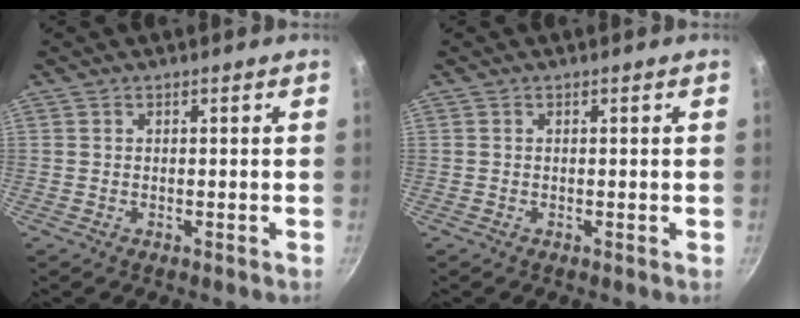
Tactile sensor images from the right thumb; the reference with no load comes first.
{"total": 0.0}